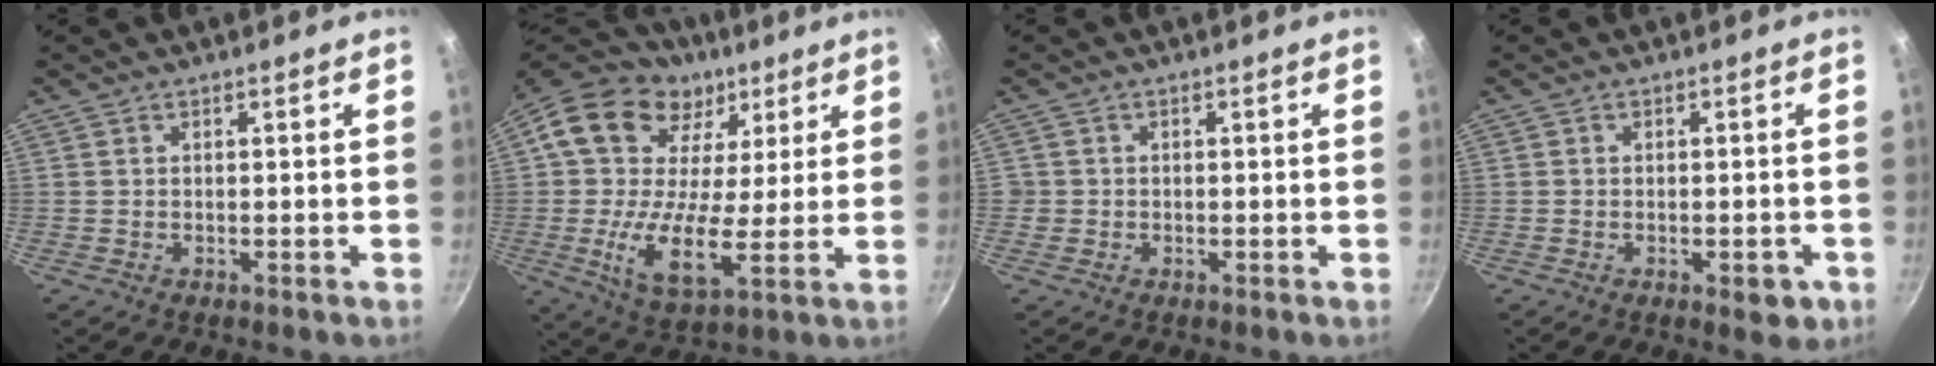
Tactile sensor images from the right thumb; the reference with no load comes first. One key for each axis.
{"total": 22.9, "fx": 5.6, "fy": 15.6, "fz": 15.7, "tx": -0.262, "ty": 0.005, "tz": 0.086}
{"total": 1.3, "fx": -0.2, "fy": 1.2, "fz": 0.2, "tx": 0.002, "ty": 0.004, "tz": -0.004}
{"total": 4.3, "fx": -1.7, "fy": 2.1, "fz": 3.3, "tx": -0.024, "ty": 0.009, "tz": -0.019}